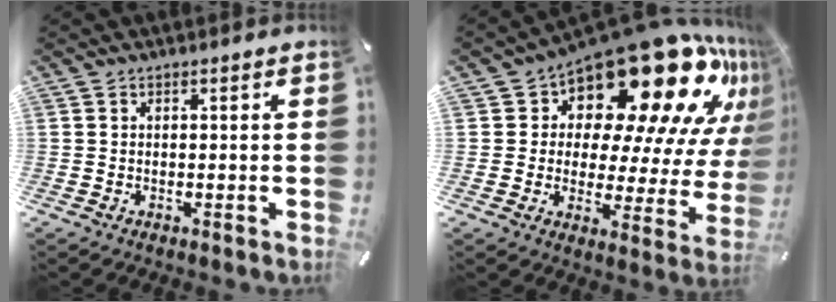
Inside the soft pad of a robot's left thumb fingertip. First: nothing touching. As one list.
[{"total": 25.3, "force": [17.2, 11.1, 14.9], "torque": [-0.197, -0.140, 0.285]}]